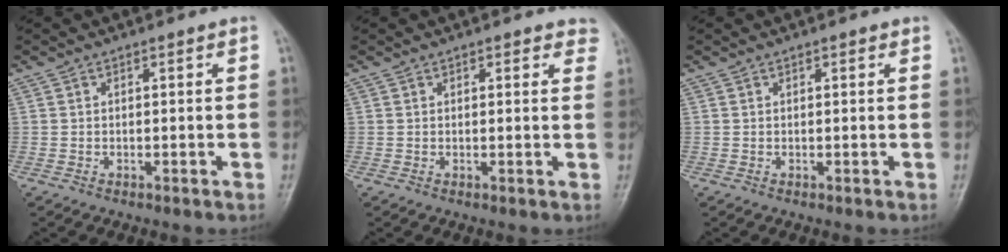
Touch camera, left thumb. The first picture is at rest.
{"total": 2.8, "force": [2.2, 1.4, 1.2], "torque": [0.017, -0.003, 0.016]}
{"total": 0.5, "force": [0.3, 0.2, 0.4], "torque": [-0.006, -0.001, 0.002]}